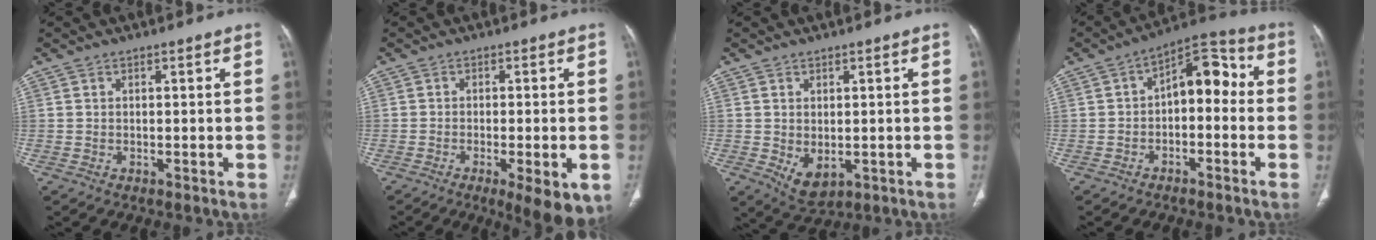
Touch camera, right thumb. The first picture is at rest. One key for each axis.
{"total": 9.4, "fx": -4.0, "fy": 2.5, "fz": 8.1, "tx": -0.109, "ty": -0.009, "tz": -0.055}
{"total": 4.9, "fx": -0.8, "fy": 3.0, "fz": 3.8, "tx": -0.059, "ty": -0.008, "tz": 0.005}
{"total": 10.2, "fx": -0.8, "fy": 6.0, "fz": 8.2, "tx": -0.084, "ty": 0.049, "tz": -0.025}